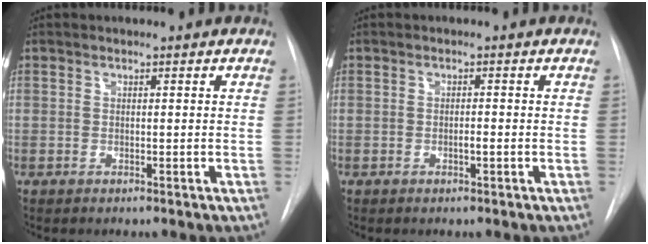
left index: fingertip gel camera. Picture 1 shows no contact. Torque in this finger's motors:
{"motor_torque": [0.06, 0.07, 0.01, 0.00]}